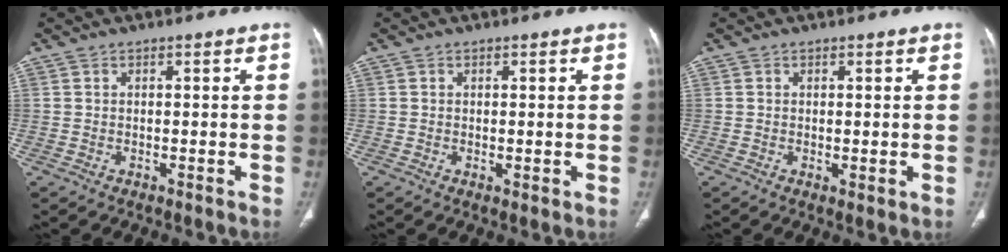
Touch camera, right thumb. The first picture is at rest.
{"total": 0.8, "force": [0.0, 0.3, 0.8], "torque": [-0.017, -0.006, 0.001]}
{"total": 1.4, "force": [-0.1, 0.5, 1.3], "torque": [-0.025, -0.008, 0.002]}